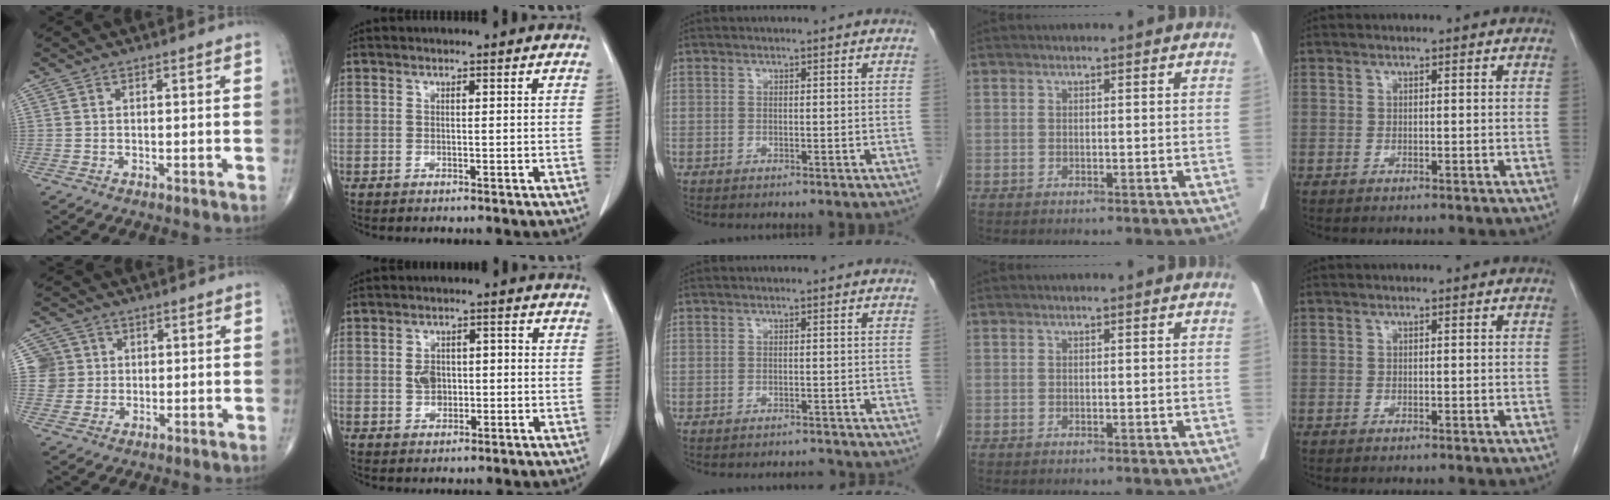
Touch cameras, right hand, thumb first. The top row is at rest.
{"thumb": {"total": 5.1, "force": [1.0, 5.0, 0.1], "torque": [0.031, 0.003, 0.015]}, "index": {"total": 3.9, "force": [-0.2, 2.9, 2.7], "torque": [-0.049, 0.017, 0.002]}, "middle": {"total": 3.0, "force": [-3.0, 0.2, 0.1], "torque": [0.005, -0.006, -0.039]}}